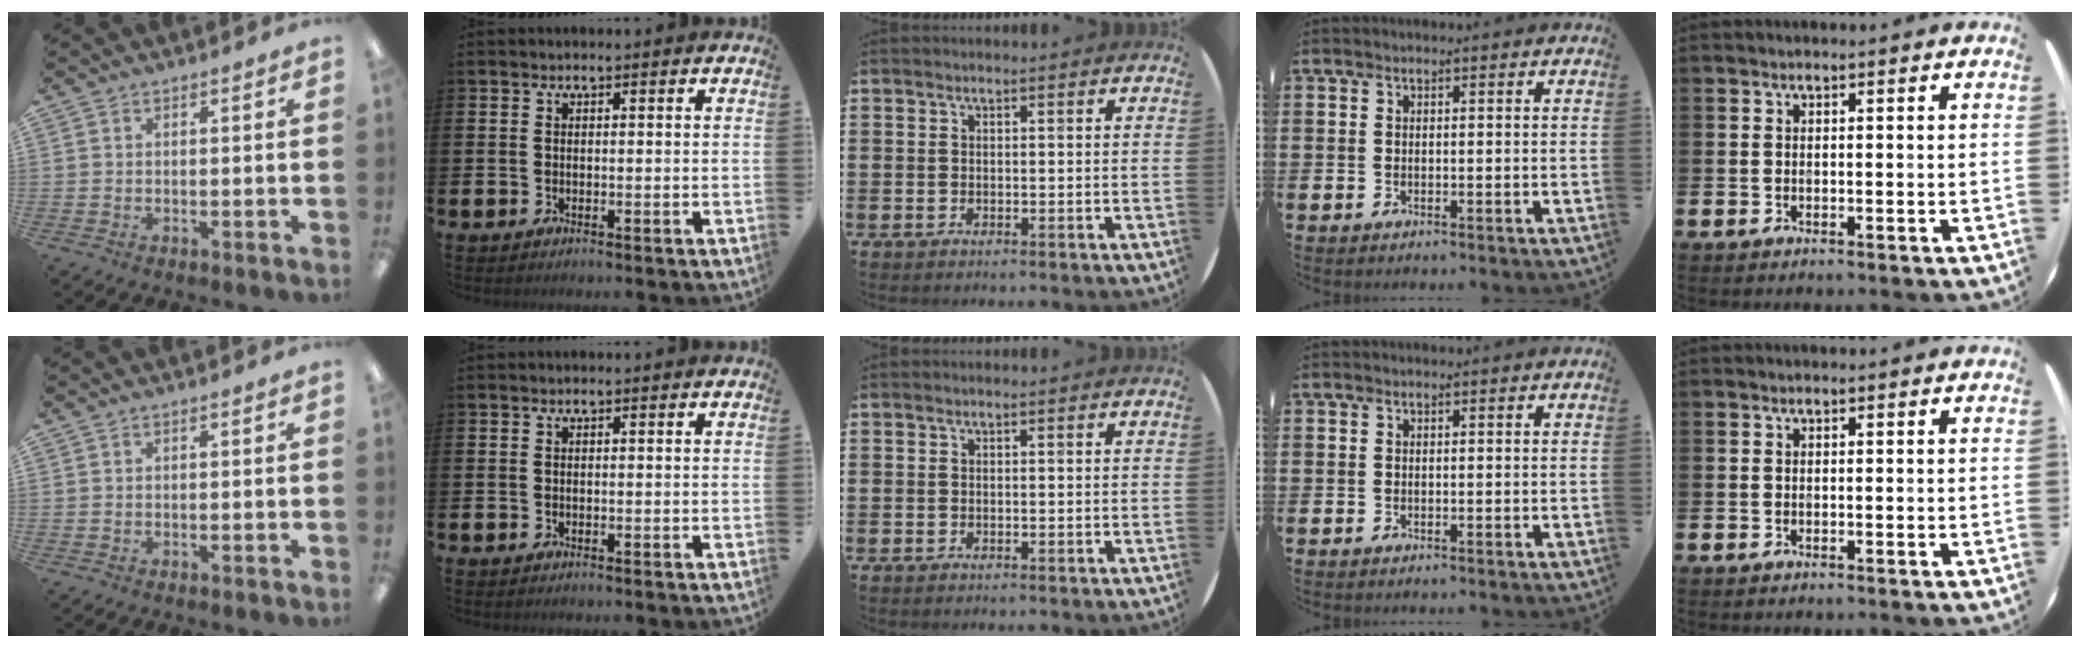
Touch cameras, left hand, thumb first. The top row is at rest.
{}